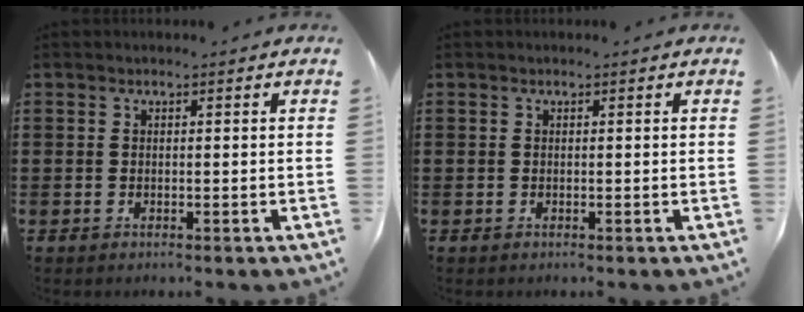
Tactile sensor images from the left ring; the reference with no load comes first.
{"total": 0.0}